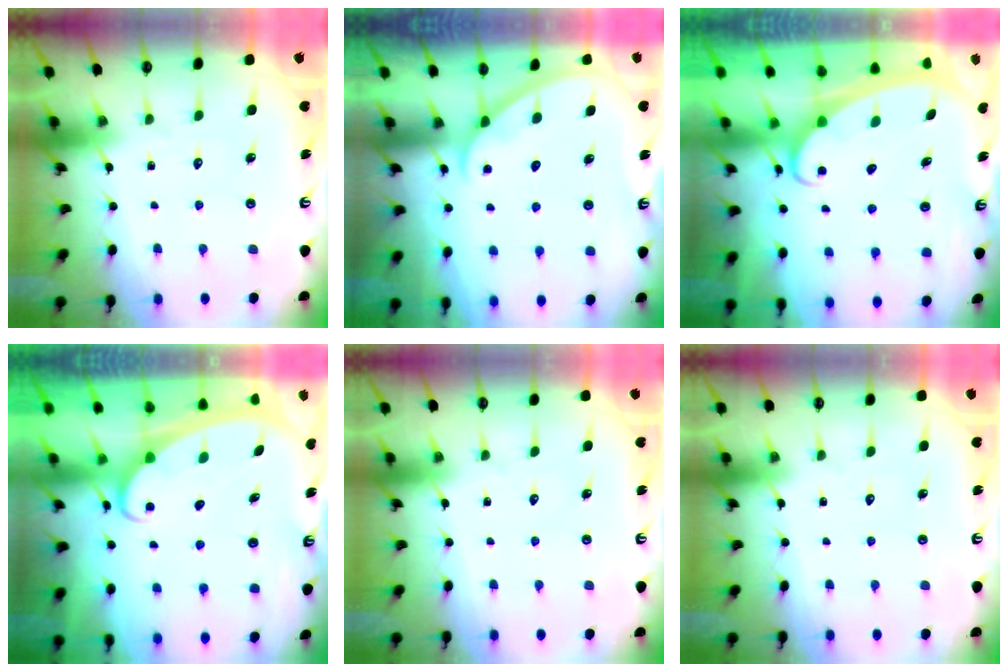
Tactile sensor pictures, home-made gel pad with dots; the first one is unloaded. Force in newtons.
{"total": 2.9, "press": 2.9, "slide": 0.4}
{"total": 2.3, "press": 2.3, "slide": 0.3}
{"total": 2.3, "press": 2.3, "slide": 0.3}
{"total": 0.0}
{"total": 0.0}